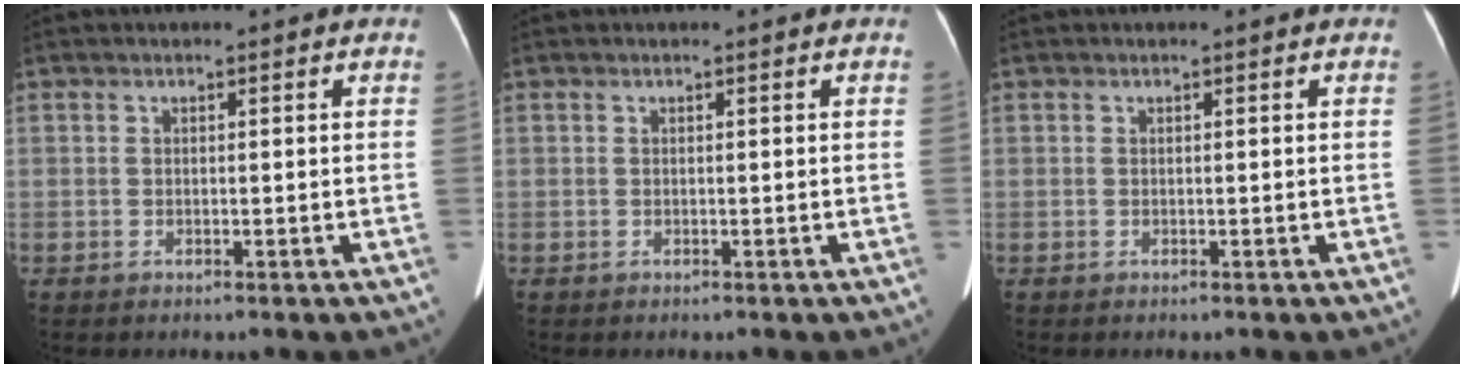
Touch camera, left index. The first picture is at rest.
{"total": 0.0}
{"total": 0.0}